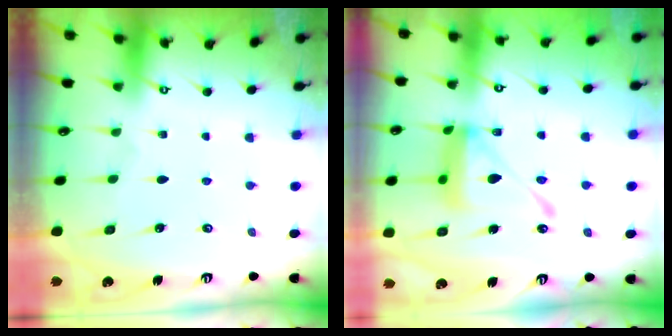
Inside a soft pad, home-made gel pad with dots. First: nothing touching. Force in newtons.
{"total": 14.8, "press": 14.8, "slide": 1.5}